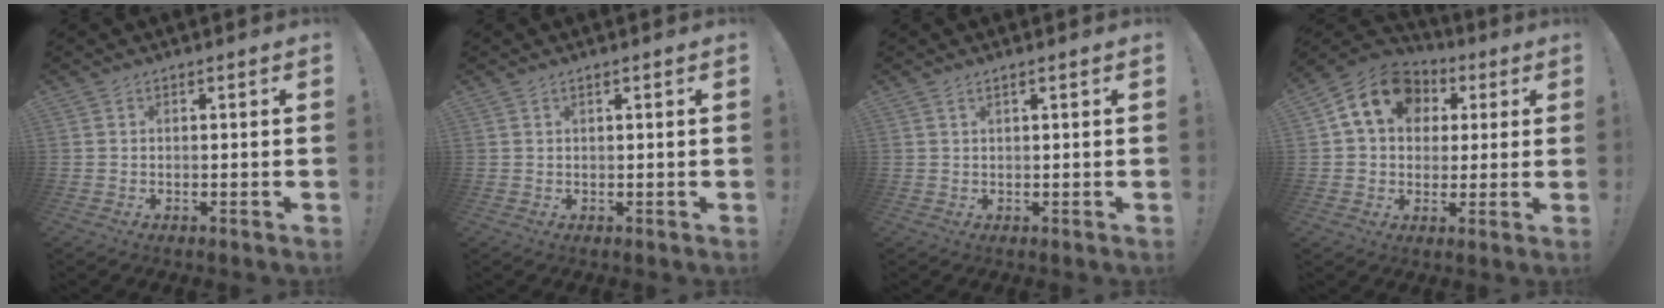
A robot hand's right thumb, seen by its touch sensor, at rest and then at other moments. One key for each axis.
{"total": 1.2, "fx": 0.6, "fy": -0.2, "fz": 1.0, "tx": -0.019, "ty": 0.000, "tz": 0.010}
{"total": 1.6, "fx": 0.8, "fy": -0.2, "fz": 1.4, "tx": -0.026, "ty": -0.001, "tz": 0.014}
{"total": 14.2, "fx": 4.9, "fy": 10.9, "fz": 7.7, "tx": -0.109, "ty": -0.010, "tz": 0.092}